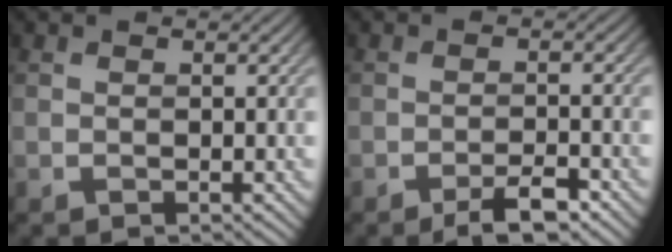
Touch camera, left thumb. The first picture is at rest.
{"total": 3.7, "force": [-2.6, 0.8, 2.6], "torque": [-0.043, 0.007, -0.043]}